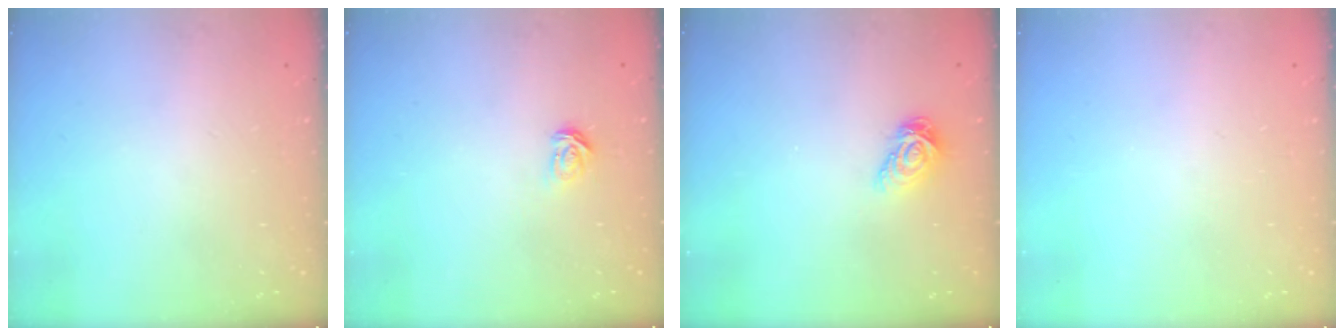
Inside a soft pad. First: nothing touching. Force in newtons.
{"total": 3.5, "press": 3.5, "slide": 0.5}
{"total": 6.4, "press": 6.4, "slide": 0.2}
{"total": 0.0}